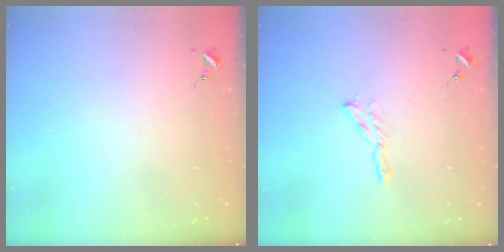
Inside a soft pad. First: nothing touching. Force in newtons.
{"total": 5.0, "press": 5.0, "slide": 0.5}